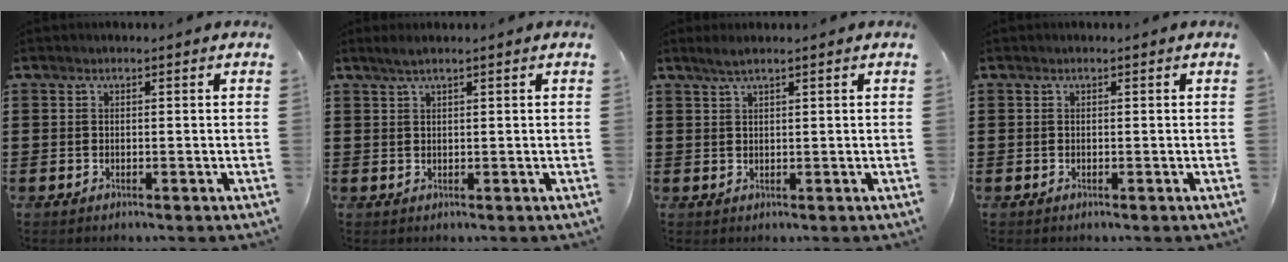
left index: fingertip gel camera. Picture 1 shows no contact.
{"total": 1.6, "force": [1.0, -0.1, 1.2], "torque": [-0.024, -0.001, 0.019]}
{"total": 1.8, "force": [1.3, -0.1, 1.3], "torque": [-0.026, 0.000, 0.024]}
{"total": 0.0}